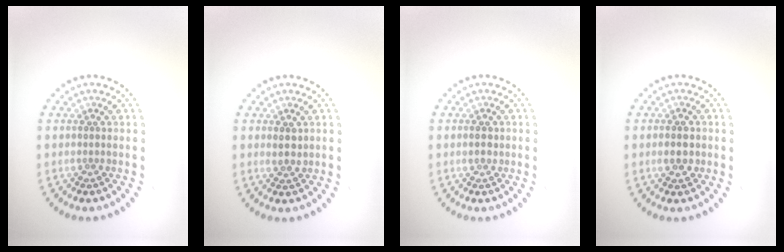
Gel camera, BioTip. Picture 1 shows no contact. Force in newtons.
{"total": 1.3, "press": 1.1, "slide": 0.6}
{"total": 1.0, "press": 1.0, "slide": 0.2}
{"total": 2.3, "press": 2.3, "slide": 0.1}